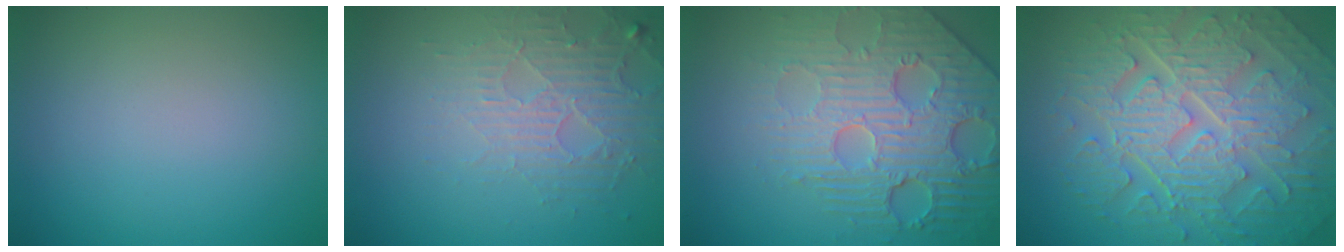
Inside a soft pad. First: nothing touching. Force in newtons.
{"total": 3.8, "press": 3.3, "slide": 1.9}
{"total": 6.2, "press": 5.3, "slide": 3.4}
{"total": 10.3, "press": 6.9, "slide": 7.7}